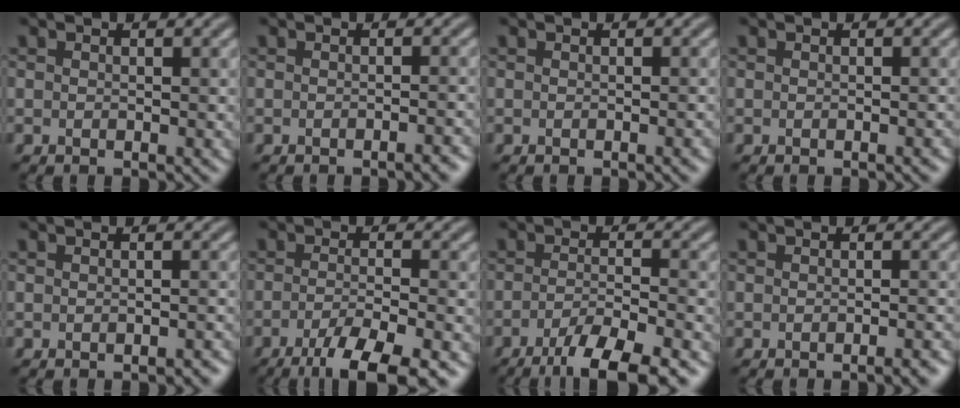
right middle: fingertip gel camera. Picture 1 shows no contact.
{"total": 1.7, "force": [-1.0, 0.5, 1.3], "torque": [-0.008, 0.003, -0.017]}
{"total": 0.8, "force": [-0.4, 0.1, 0.8], "torque": [-0.007, 0.001, -0.005]}
{"total": 0.5, "force": [-0.3, 0.1, 0.4], "torque": [-0.004, 0.001, -0.004]}
{"total": 1.1, "force": [-0.9, 0.3, 0.6], "torque": [-0.006, 0.001, -0.011]}
{"total": 6.3, "force": [-3.8, 1.3, 4.9], "torque": [-0.077, -0.003, -0.068]}
{"total": 6.8, "force": [-4.4, 1.5, 4.9], "torque": [-0.074, -0.003, -0.075]}
{"total": 2.1, "force": [-1.1, 0.5, 1.6], "torque": [-0.010, 0.003, -0.019]}